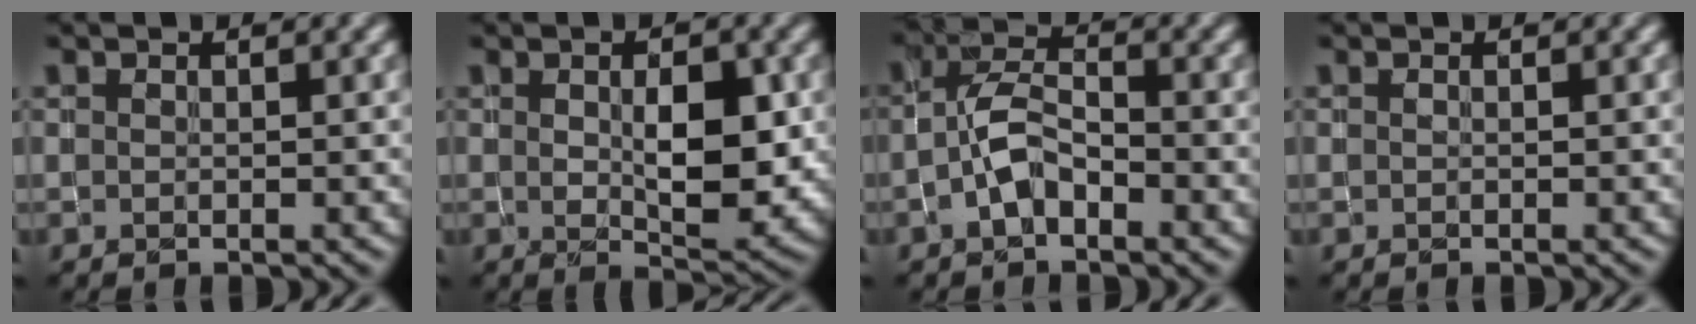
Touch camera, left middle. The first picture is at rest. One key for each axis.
{"total": 5.2, "fx": 0.4, "fy": 2.4, "fz": 4.6, "tx": -0.078, "ty": -0.007, "tz": 0.014}
{"total": 3.4, "fx": -1.7, "fy": 1.7, "fz": 2.5, "tx": -0.049, "ty": 0.009, "tz": -0.041}
{"total": 0.0}